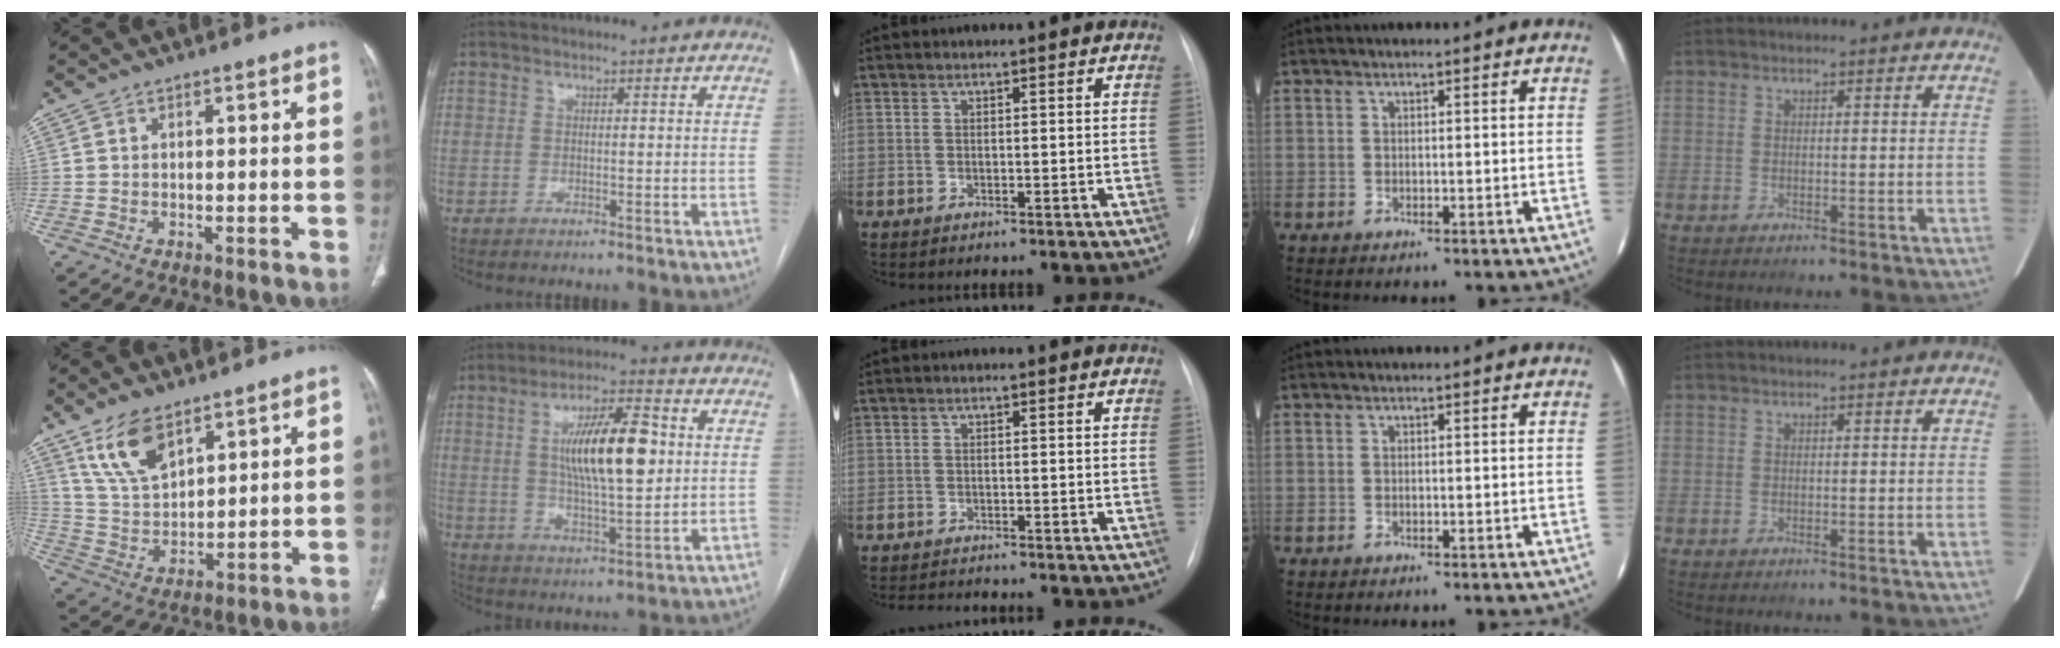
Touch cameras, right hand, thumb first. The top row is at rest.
{"thumb": {"total": 10.6, "force": [6.8, 5.0, 6.4], "torque": [-0.112, -0.031, 0.143]}, "index": {"total": 13.3, "force": [2.2, 3.2, 12.7], "torque": [-0.223, 0.011, 0.037]}, "middle": {"total": 2.6, "force": [-2.6, -0.1, 0.4], "torque": [-0.006, -0.011, -0.040]}}